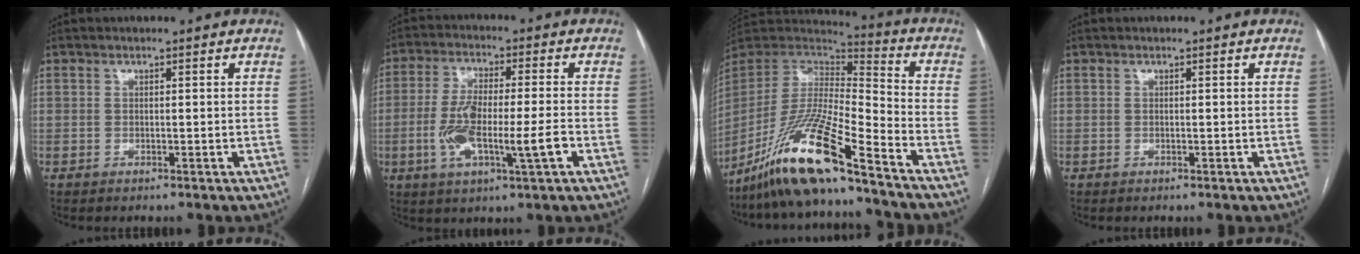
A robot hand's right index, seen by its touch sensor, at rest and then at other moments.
{"total": 11.2, "force": [-2.9, 1.6, 10.7], "torque": [-0.206, 0.001, -0.049]}
{"total": 17.8, "force": [-13.2, 0.6, 11.9], "torque": [-0.248, -0.022, -0.252]}
{"total": 0.0}